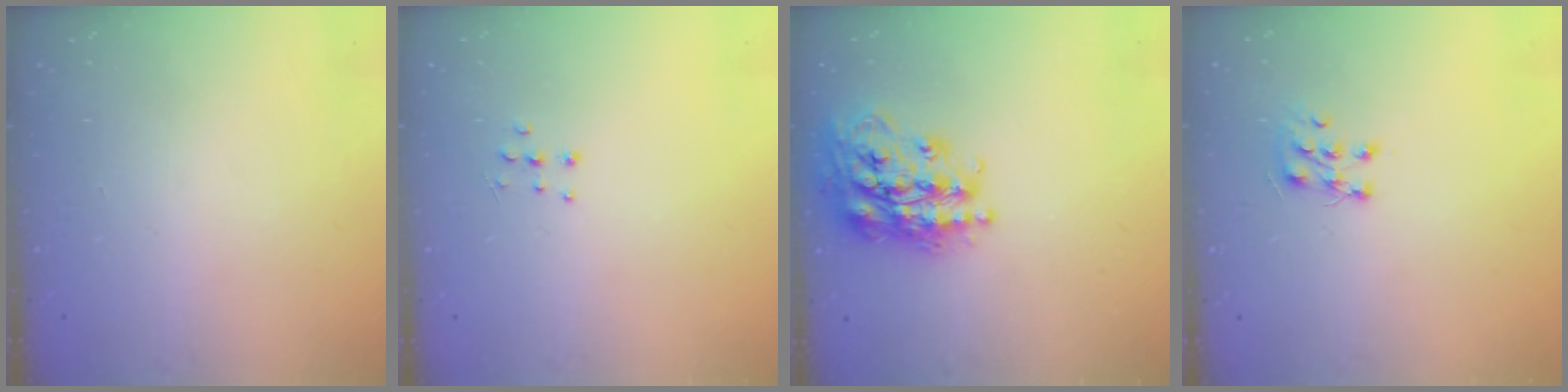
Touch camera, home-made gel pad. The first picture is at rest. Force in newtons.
{"total": 4.6, "press": 4.5, "slide": 0.7}
{"total": 20.7, "press": 20.6, "slide": 1.6}
{"total": 6.8, "press": 6.7, "slide": 0.6}